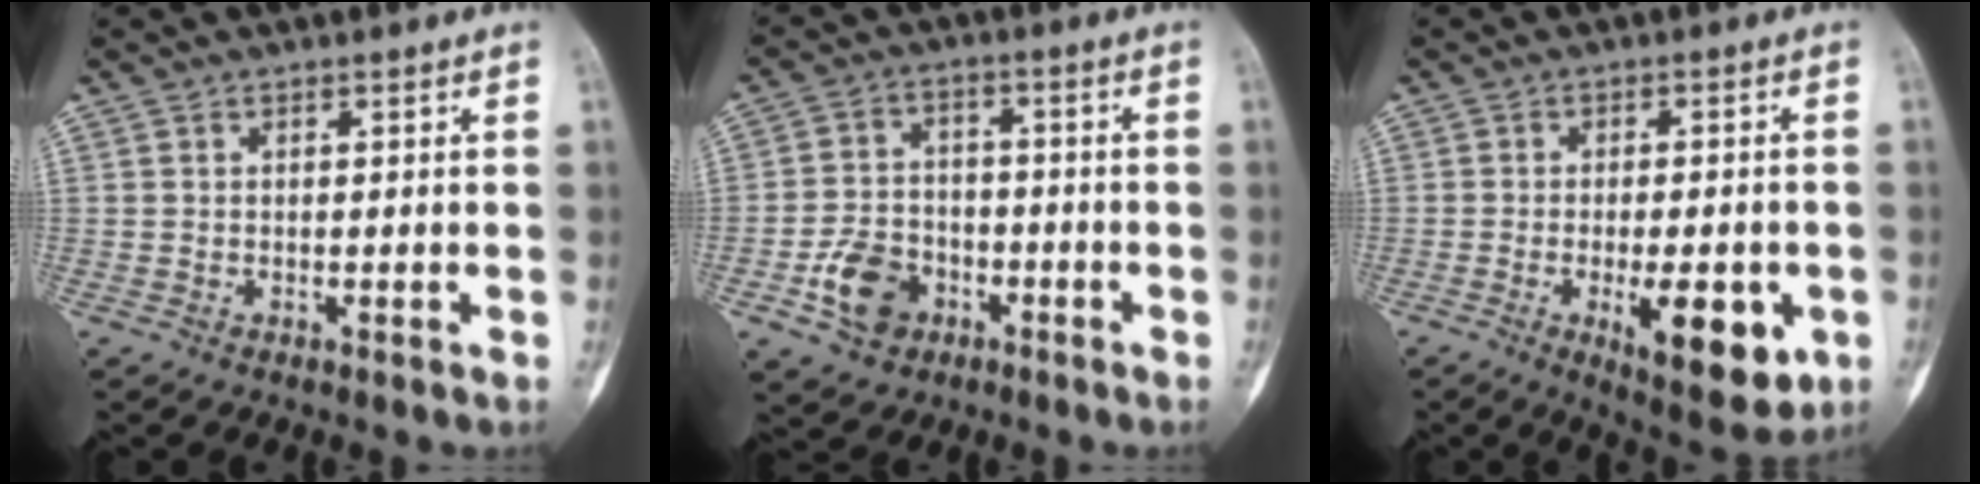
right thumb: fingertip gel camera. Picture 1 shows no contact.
{"total": 8.9, "force": [-3.9, 6.6, 4.5], "torque": [-0.063, 0.024, -0.067]}
{"total": 12.6, "force": [-4.0, 4.9, 10.9], "torque": [-0.135, -0.005, -0.046]}